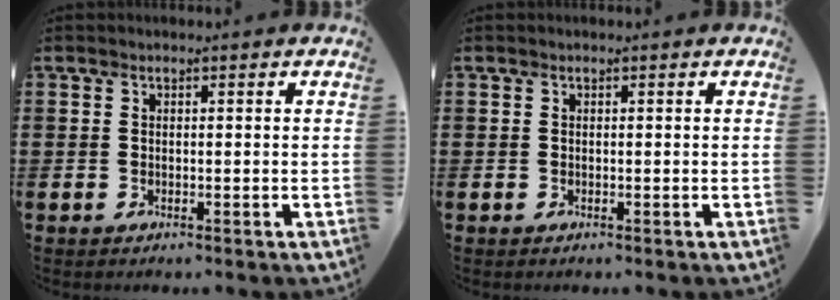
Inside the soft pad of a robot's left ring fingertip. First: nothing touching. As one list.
[{"total": 0.0}]